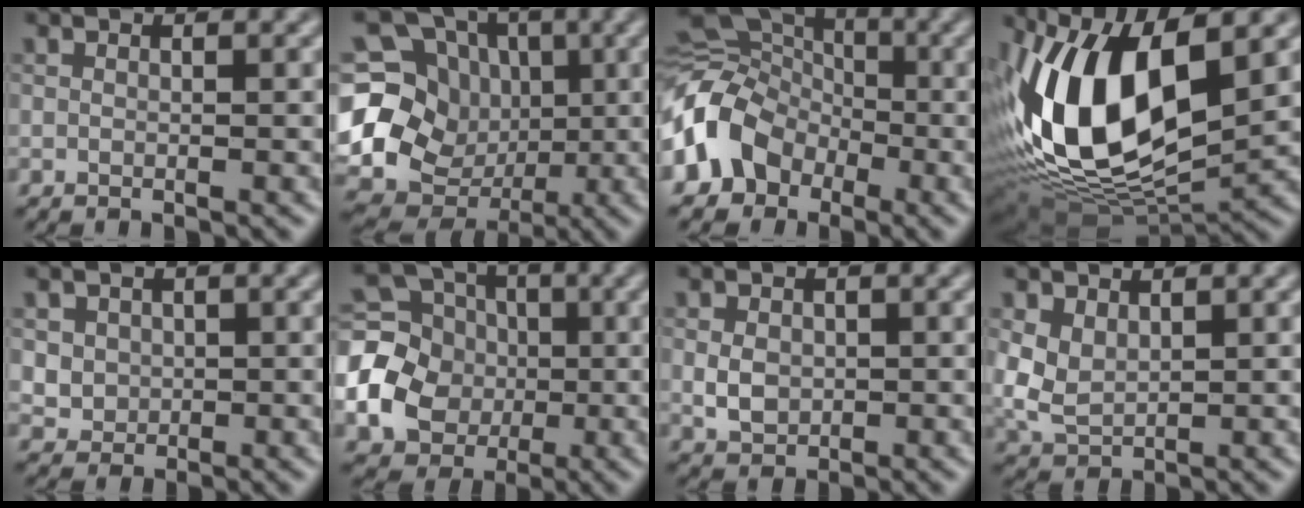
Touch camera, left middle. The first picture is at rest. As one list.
[{"total": 17.9, "force": [-0.4, 16.0, 7.9], "torque": [-0.194, 0.021, -0.016]}, {"total": 8.4, "force": [-2.6, 6.8, 4.2], "torque": [-0.069, -0.004, -0.064]}, {"total": 14.0, "force": [2.3, 6.9, 11.9], "torque": [-0.241, -0.004, 0.036]}, {"total": 2.7, "force": [0.8, 2.4, 1.0], "torque": [-0.023, -0.002, 0.028]}, {"total": 9.2, "force": [-1.2, 8.0, 4.4], "torque": [-0.096, -0.012, -0.040]}, {"total": 2.4, "force": [0.0, 1.9, 1.4], "torque": [-0.029, -0.002, 0.000]}, {"total": 3.4, "force": [0.9, 2.4, 2.3], "torque": [-0.063, -0.001, 0.021]}]